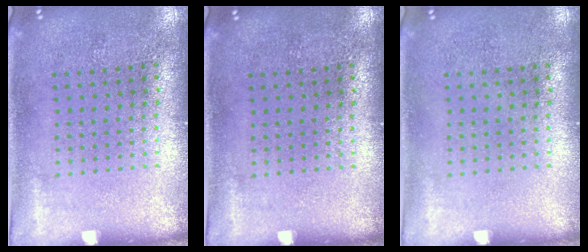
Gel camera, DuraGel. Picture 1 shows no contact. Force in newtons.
{"total": 0.0}
{"total": 0.0}